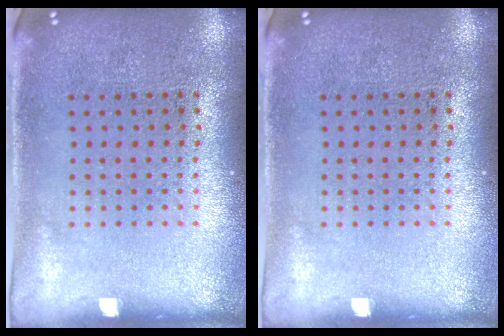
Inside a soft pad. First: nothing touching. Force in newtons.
{"total": 0.0}